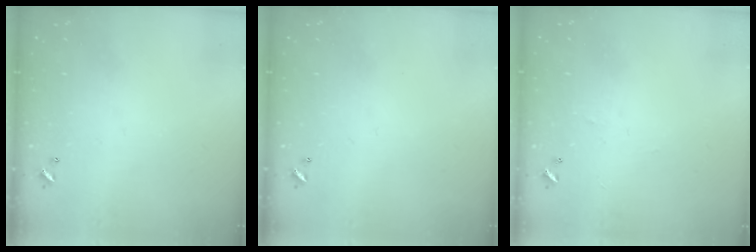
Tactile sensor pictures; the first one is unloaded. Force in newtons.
{"total": 0.0}
{"total": 0.8, "press": 0.7, "slide": 0.3}